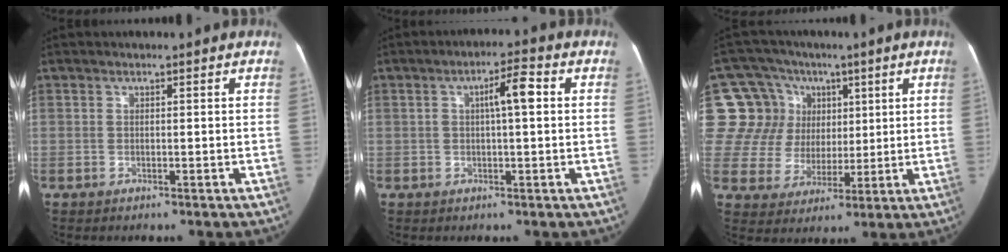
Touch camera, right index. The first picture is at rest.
{"total": 5.1, "force": [0.9, 0.9, 4.9], "torque": [-0.083, 0.016, 0.011]}
{"total": 20.1, "force": [6.7, 17.9, 6.1], "torque": [-0.169, 0.090, 0.135]}